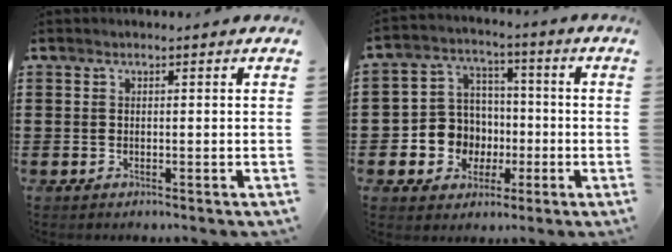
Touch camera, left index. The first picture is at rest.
{"total": 8.0, "force": [-1.4, 7.6, 1.8], "torque": [-0.073, 0.011, -0.020]}